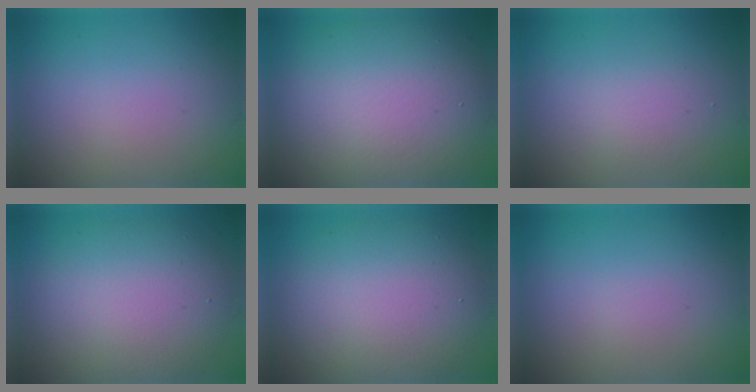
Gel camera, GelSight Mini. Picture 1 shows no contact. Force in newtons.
{"total": 11.2, "press": 11.2, "slide": 0.4}
{"total": 1.9, "press": 1.9, "slide": 0.1}
{"total": 8.1, "press": 8.1, "slide": 0.3}
{"total": 8.5, "press": 8.5, "slide": 0.5}
{"total": 0.0}